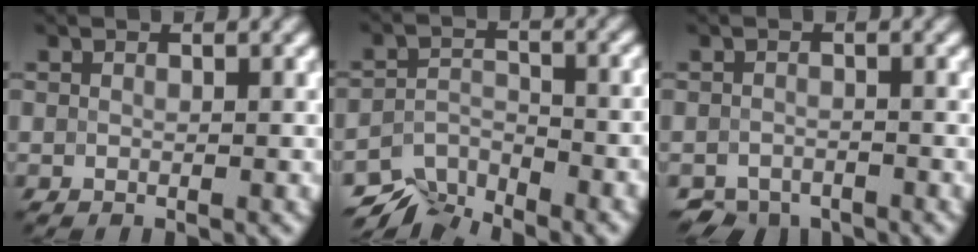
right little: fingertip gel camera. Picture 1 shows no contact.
{"total": 7.7, "force": [-7.3, 1.6, 1.5], "torque": [-0.007, -0.009, -0.108]}
{"total": 3.4, "force": [-3.1, 1.4, 0.0], "torque": [0.008, -0.008, -0.063]}